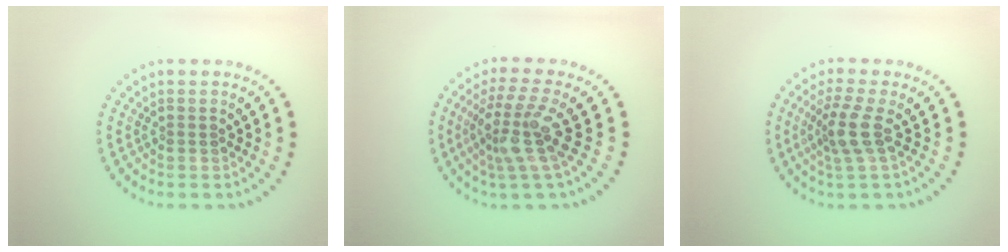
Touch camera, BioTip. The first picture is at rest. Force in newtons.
{"total": 4.3, "press": 3.2, "slide": 2.9}
{"total": 2.8, "press": 2.2, "slide": 1.8}